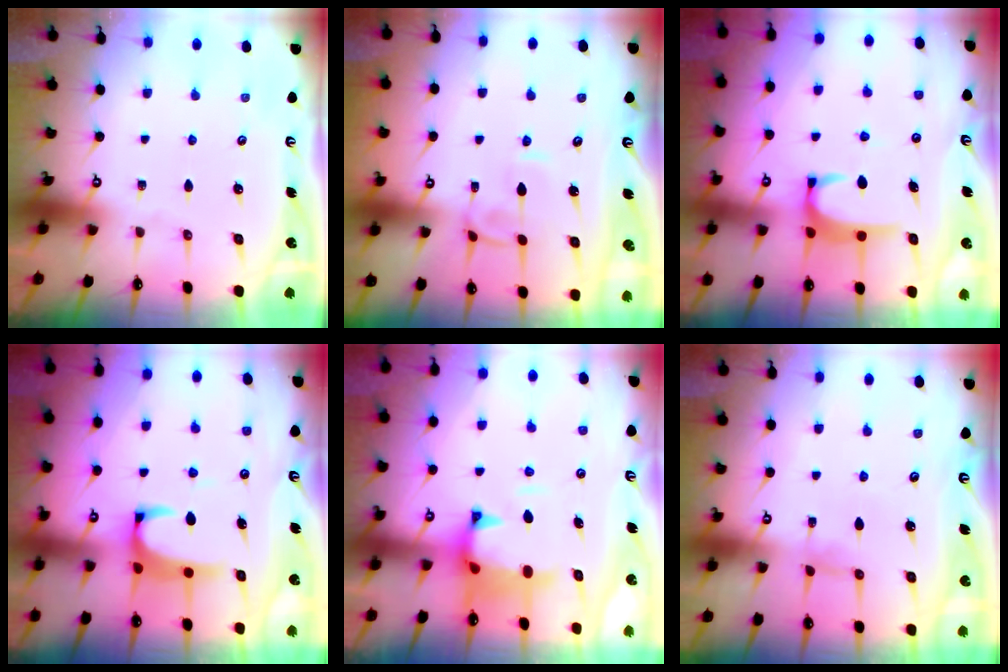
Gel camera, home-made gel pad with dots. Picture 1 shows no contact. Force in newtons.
{"total": 2.4, "press": 2.4, "slide": 0.6}
{"total": 2.8, "press": 2.8, "slide": 0.3}
{"total": 2.1, "press": 1.9, "slide": 1.0}
{"total": 1.2, "press": 0.3, "slide": 1.1}
{"total": 0.7, "press": 0.4, "slide": 0.5}